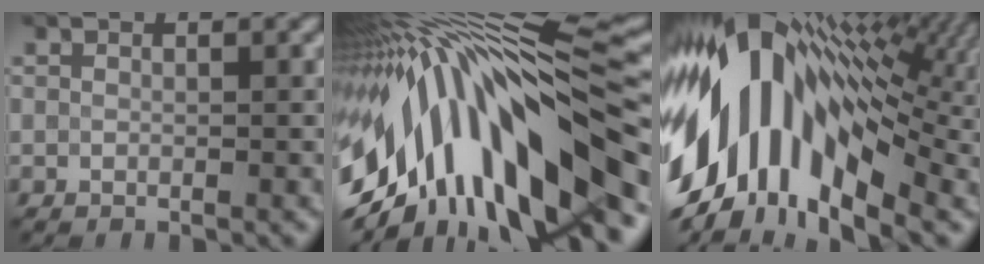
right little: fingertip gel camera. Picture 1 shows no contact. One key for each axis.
{"total": 16.5, "fx": -4.0, "fy": 6.8, "fz": 14.6, "tx": -0.256, "ty": 0.000, "tz": -0.059}
{"total": 17.0, "fx": 0.4, "fy": 10.1, "fz": 13.6, "tx": -0.261, "ty": 0.026, "tz": -0.006}